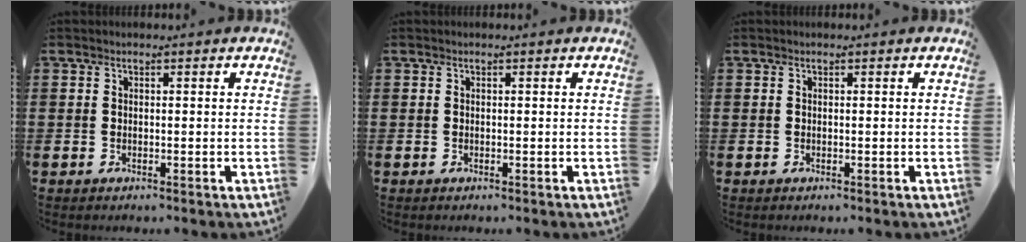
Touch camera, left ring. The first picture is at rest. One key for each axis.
{"total": 0.0}
{"total": 0.0}